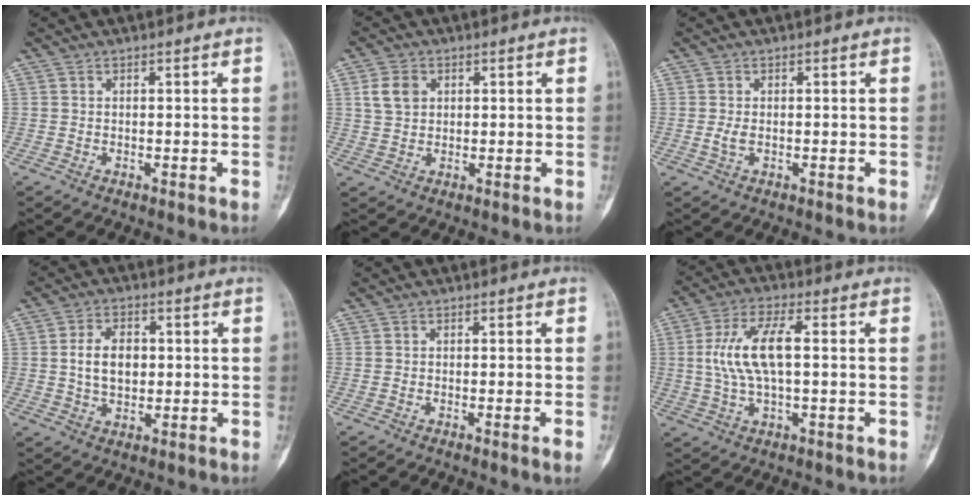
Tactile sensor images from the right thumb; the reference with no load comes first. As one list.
[{"total": 4.8, "force": [1.6, 3.7, 2.7], "torque": [-0.038, 0.000, 0.033]}, {"total": 1.6, "force": [-0.2, 0.8, 1.3], "torque": [-0.032, -0.003, -0.002]}, {"total": 7.2, "force": [0.6, 4.9, 5.3], "torque": [-0.080, 0.004, 0.011]}, {"total": 1.3, "force": [-0.5, -0.3, 1.1], "torque": [-0.018, -0.003, -0.006]}, {"total": 10.7, "force": [0.8, 4.1, 9.8], "torque": [-0.209, 0.017, 0.016]}]